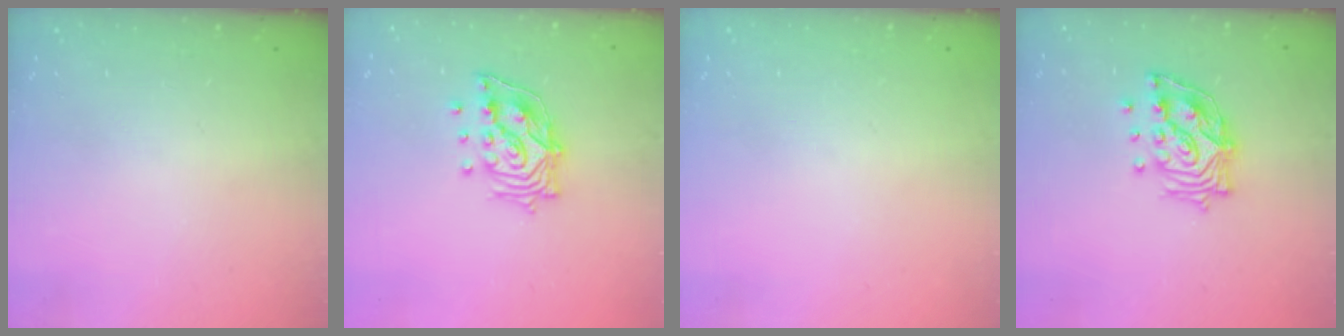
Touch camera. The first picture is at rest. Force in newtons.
{"total": 13.2, "press": 13.2, "slide": 1.3}
{"total": 0.0}
{"total": 14.2, "press": 14.1, "slide": 1.9}